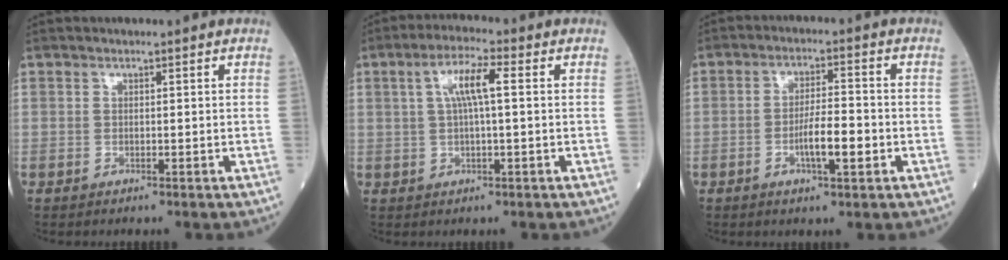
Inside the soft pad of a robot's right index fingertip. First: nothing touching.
{"total": 5.9, "force": [1.3, 0.8, 5.7], "torque": [-0.111, 0.016, 0.024]}
{"total": 6.1, "force": [-1.8, 1.0, 5.7], "torque": [-0.103, 0.002, -0.030]}